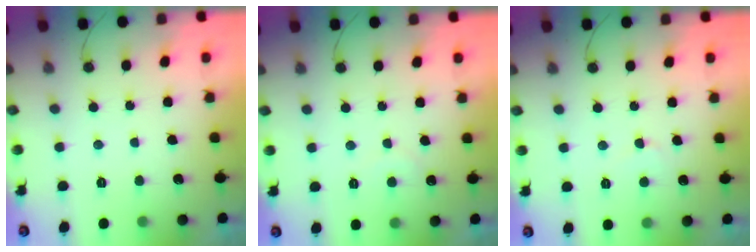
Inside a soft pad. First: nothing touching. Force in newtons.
{"total": 4.1, "press": 4.1, "slide": 0.1}
{"total": 2.4, "press": 2.4, "slide": 0.2}